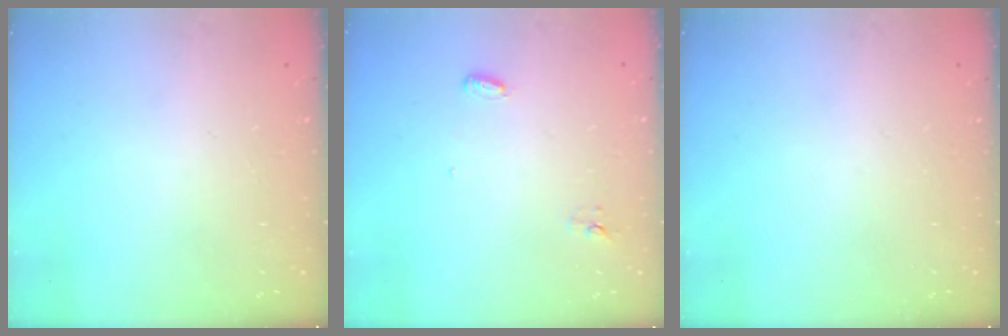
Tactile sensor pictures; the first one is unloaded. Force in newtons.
{"total": 3.6, "press": 3.5, "slide": 0.9}
{"total": 0.0}